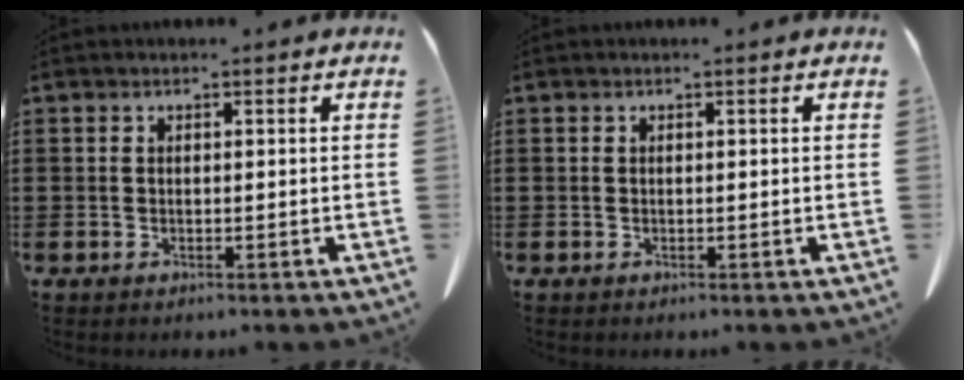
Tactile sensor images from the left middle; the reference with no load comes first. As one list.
[{"total": 0.0}]